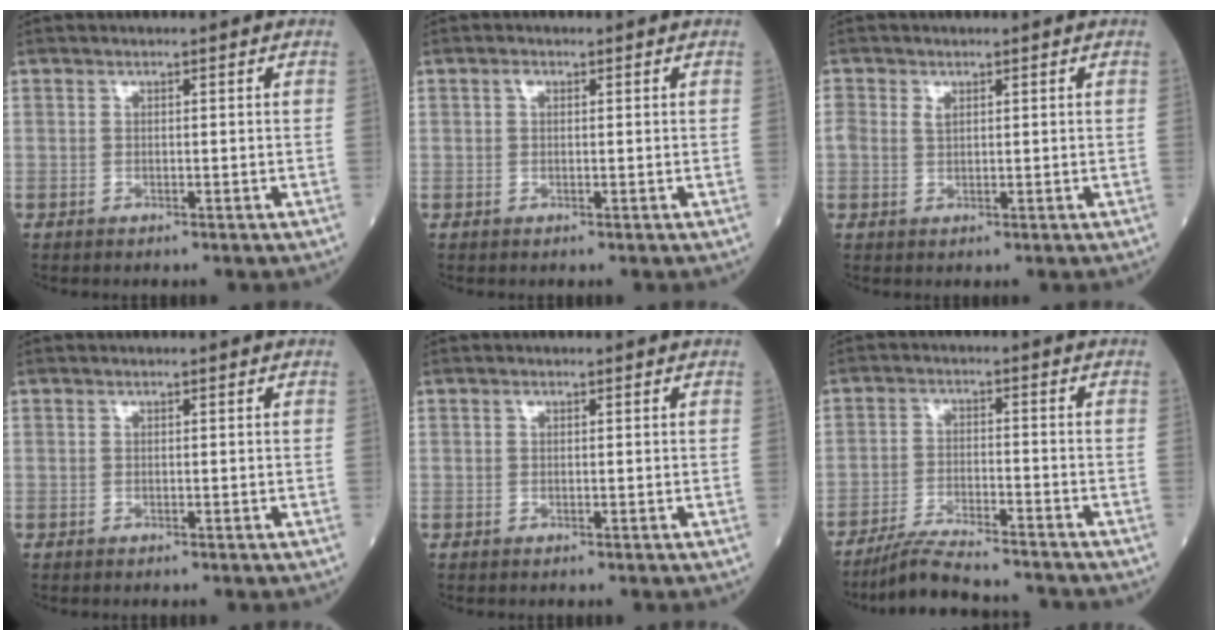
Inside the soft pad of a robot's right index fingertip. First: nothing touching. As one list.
[{"total": 0.8, "force": [0.3, 0.5, 0.5], "torque": [-0.012, 0.004, 0.004]}, {"total": 2.2, "force": [0.8, 1.5, 1.5], "torque": [-0.039, 0.014, 0.021]}, {"total": 0.0}, {"total": 0.0}, {"total": 10.2, "force": [-9.4, 0.6, 3.9], "torque": [-0.068, -0.012, -0.159]}]